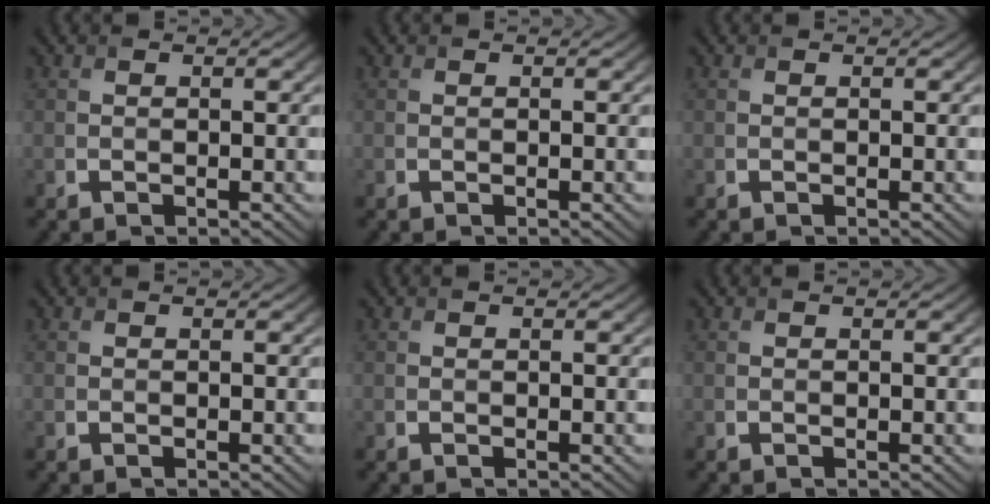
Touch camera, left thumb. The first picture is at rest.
{"total": 0.0}
{"total": 0.0}
{"total": 0.0}
{"total": 0.0}
{"total": 0.0}